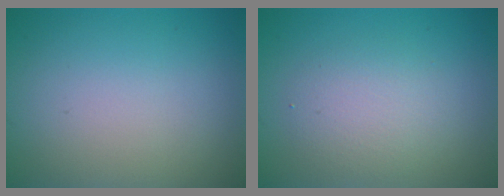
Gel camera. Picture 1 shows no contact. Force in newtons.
{"total": 2.9, "press": 2.9, "slide": 0.2}